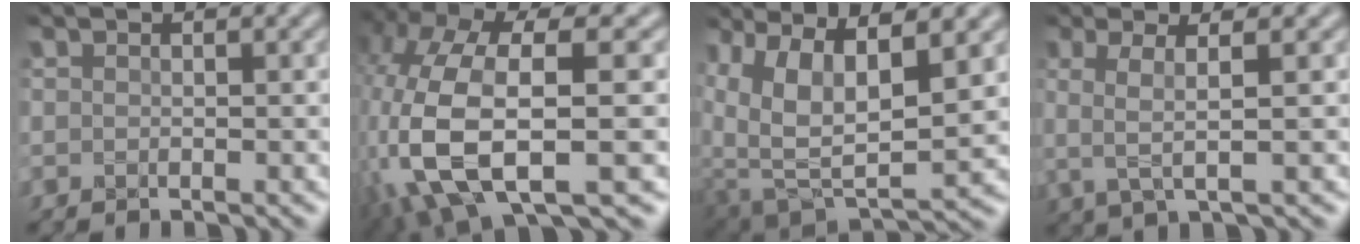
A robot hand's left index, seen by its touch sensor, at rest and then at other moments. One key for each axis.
{"total": 12.0, "fx": -2.2, "fy": 5.5, "fz": 10.5, "tx": -0.243, "ty": -0.012, "tz": -0.034}
{"total": 10.2, "fx": 4.1, "fy": 4.9, "fz": 7.9, "tx": -0.153, "ty": -0.007, "tz": 0.089}
{"total": 3.0, "fx": 0.6, "fy": 0.6, "fz": 2.9, "tx": -0.055, "ty": 0.006, "tz": 0.010}